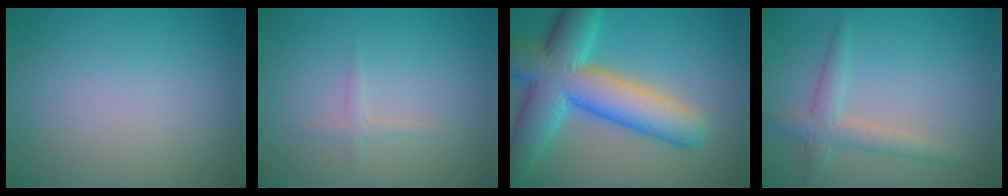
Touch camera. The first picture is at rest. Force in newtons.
{"total": 0.9, "press": 0.9, "slide": 0.0}
{"total": 11.0, "press": 11.0, "slide": 0.1}
{"total": 2.7, "press": 2.7, "slide": 0.1}